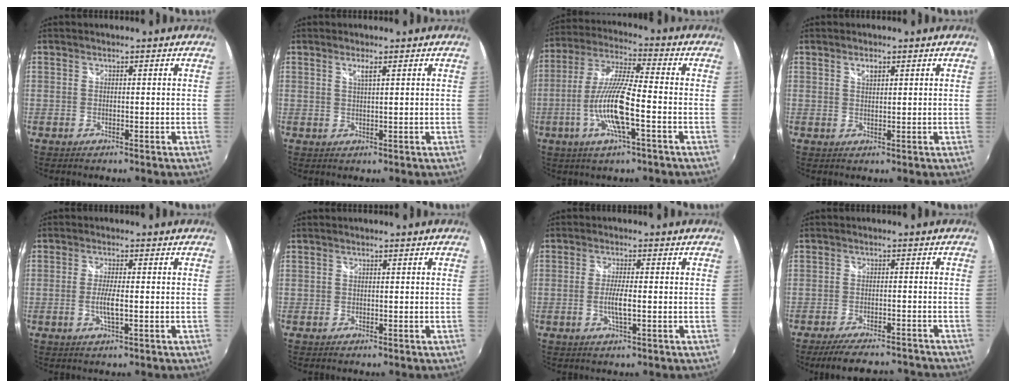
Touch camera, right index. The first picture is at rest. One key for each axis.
{"total": 1.6, "fx": 0.9, "fy": 0.1, "fz": 1.3, "tx": -0.023, "ty": 0.000, "tz": 0.015}
{"total": 12.9, "fx": -3.9, "fy": 1.7, "fz": 12.2, "tx": -0.247, "ty": -0.006, "tz": -0.076}
{"total": 1.7, "fx": 1.0, "fy": 0.7, "fz": 1.2, "tx": -0.020, "ty": 0.003, "tz": 0.017}
{"total": 3.6, "fx": -0.7, "fy": 0.4, "fz": 3.5, "tx": -0.067, "ty": -0.007, "tz": -0.013}
{"total": 0.0}
{"total": 3.8, "fx": -0.7, "fy": 0.4, "fz": 3.7, "tx": -0.070, "ty": -0.007, "tz": -0.014}
{"total": 11.5, "fx": -10.0, "fy": 3.3, "fz": 4.6, "tx": -0.100, "ty": -0.006, "tz": -0.141}